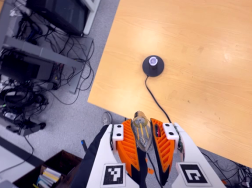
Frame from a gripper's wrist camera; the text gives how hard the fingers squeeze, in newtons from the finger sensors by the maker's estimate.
{"total": 20.7, "left": 24.5, "right": 16.9}